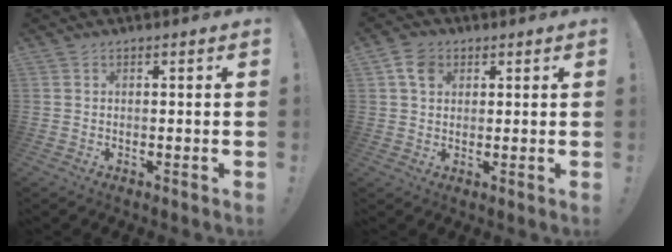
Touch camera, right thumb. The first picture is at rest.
{"total": 6.0, "force": [2.5, 4.5, 3.1], "torque": [-0.050, 0.000, 0.048]}